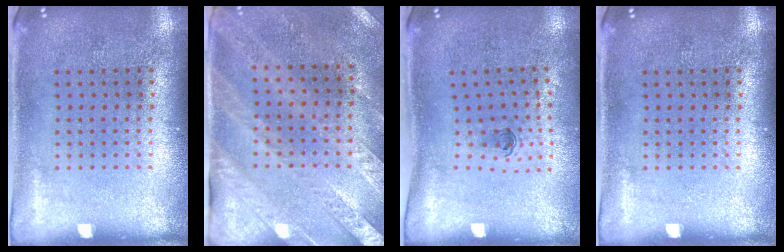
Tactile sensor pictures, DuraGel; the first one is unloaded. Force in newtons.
{"total": 2.4, "press": 2.1, "slide": 1.2}
{"total": 0.6, "press": 0.3, "slide": 0.5}
{"total": 0.0}